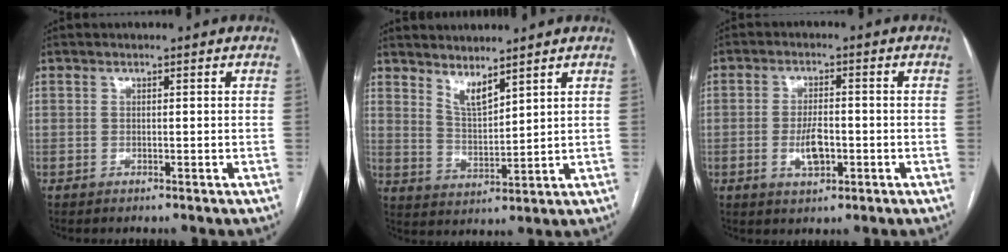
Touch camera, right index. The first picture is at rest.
{"total": 4.5, "force": [3.8, 0.7, 2.3], "torque": [-0.051, -0.016, 0.081]}
{"total": 4.7, "force": [-1.2, 1.9, 4.1], "torque": [-0.083, -0.001, -0.014]}